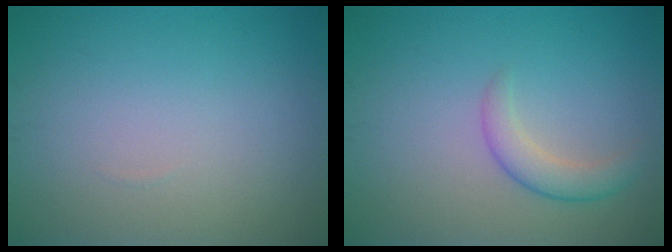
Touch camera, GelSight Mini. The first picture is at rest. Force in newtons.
{"total": 2.3, "press": 2.3, "slide": 0.1}